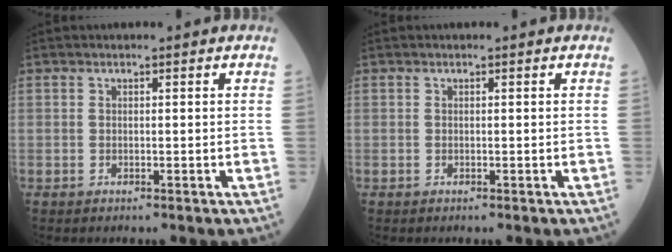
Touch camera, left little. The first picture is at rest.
{"total": 0.0}